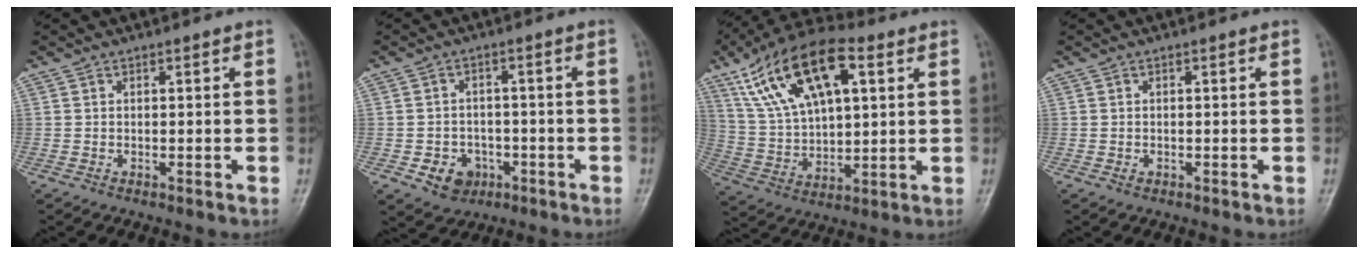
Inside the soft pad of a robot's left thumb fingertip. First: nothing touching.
{"total": 6.2, "force": [-2.4, 5.1, 2.5], "torque": [-0.016, 0.017, -0.030]}
{"total": 19.7, "force": [8.5, 9.4, 15.2], "torque": [-0.262, -0.002, 0.154]}
{"total": 0.7, "force": [-0.3, 0.6, 0.3], "torque": [-0.002, 0.001, -0.003]}